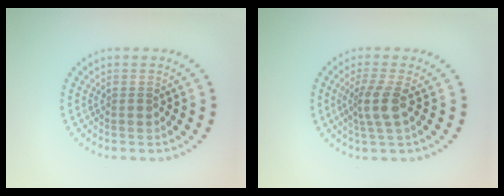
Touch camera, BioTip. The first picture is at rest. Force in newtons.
{"total": 2.6, "press": 2.0, "slide": 1.6}